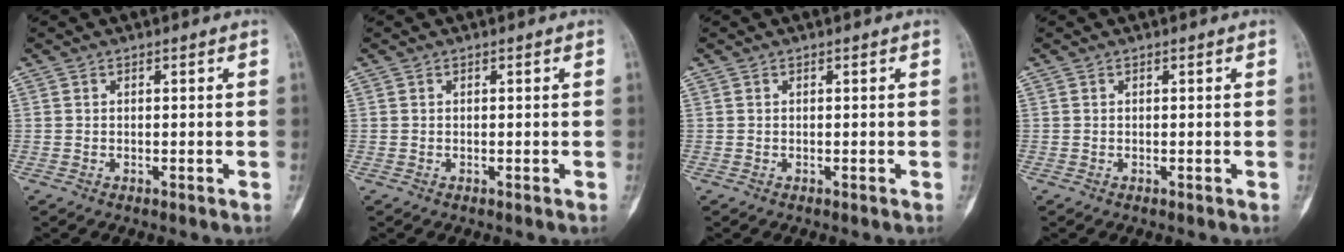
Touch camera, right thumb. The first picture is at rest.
{"total": 0.0}
{"total": 0.0}
{"total": 0.0}